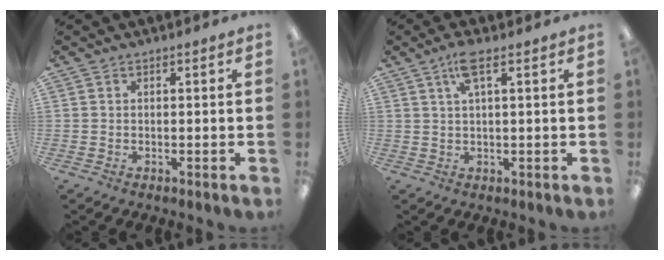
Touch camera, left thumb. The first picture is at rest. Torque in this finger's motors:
{"motor_torque": [0.06, -0.10, -0.12, 0.45, 0.04]}